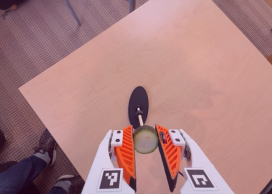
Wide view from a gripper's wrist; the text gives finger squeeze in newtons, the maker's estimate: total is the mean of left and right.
{"total": 9.7, "left": 9.9, "right": 9.4}